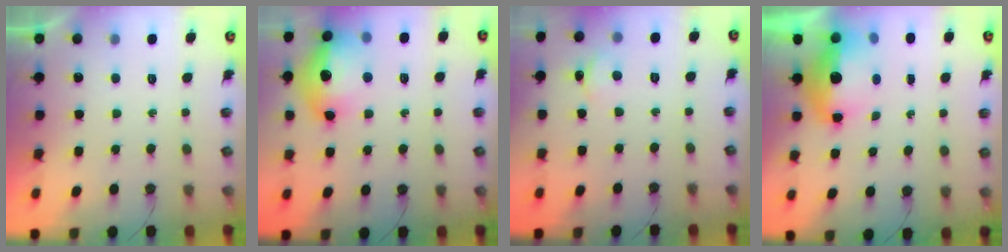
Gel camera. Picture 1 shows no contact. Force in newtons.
{"total": 17.8, "press": 17.8, "slide": 1.4}
{"total": 3.6, "press": 3.5, "slide": 0.5}
{"total": 12.5, "press": 12.5, "slide": 1.4}